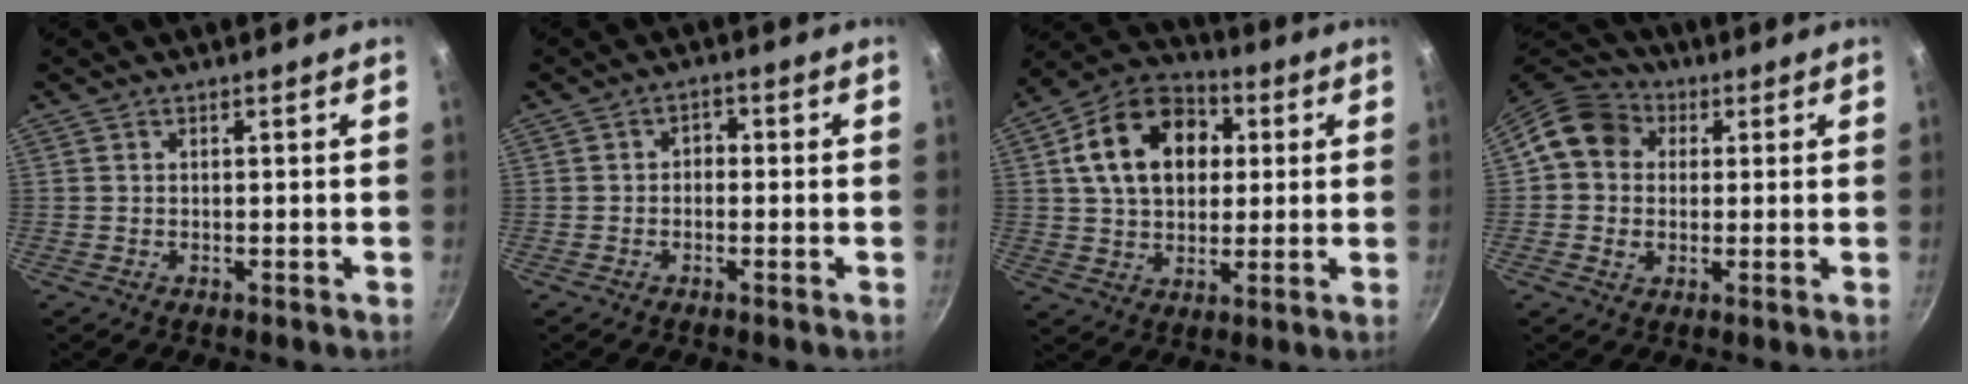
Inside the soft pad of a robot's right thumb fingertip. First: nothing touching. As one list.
[{"total": 2.2, "force": [-0.4, 1.8, 1.3], "torque": [-0.011, 0.009, -0.012]}, {"total": 17.3, "force": [3.9, 12.4, 11.4], "torque": [-0.161, 0.019, 0.053]}, {"total": 10.3, "force": [2.2, 8.8, 5.0], "torque": [-0.065, 0.011, 0.019]}]